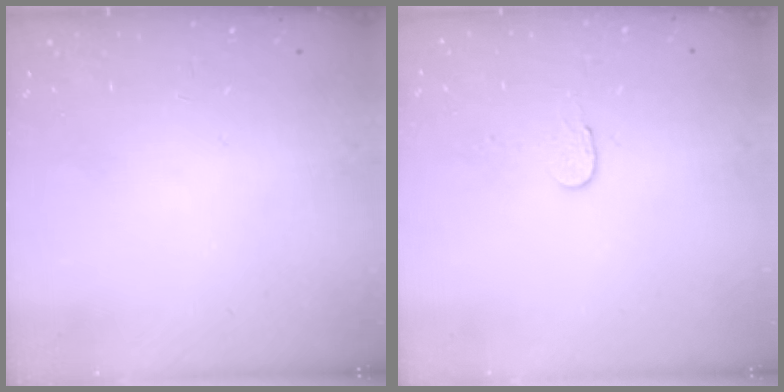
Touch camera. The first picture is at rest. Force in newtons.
{"total": 2.7, "press": 2.7, "slide": 0.2}